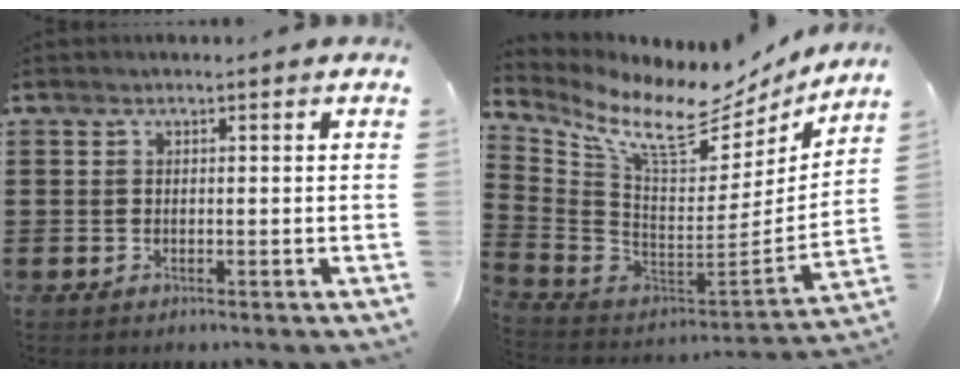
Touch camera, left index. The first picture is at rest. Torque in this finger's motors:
{"motor_torque": [2.14, 0.00, 0.24, 0.12]}